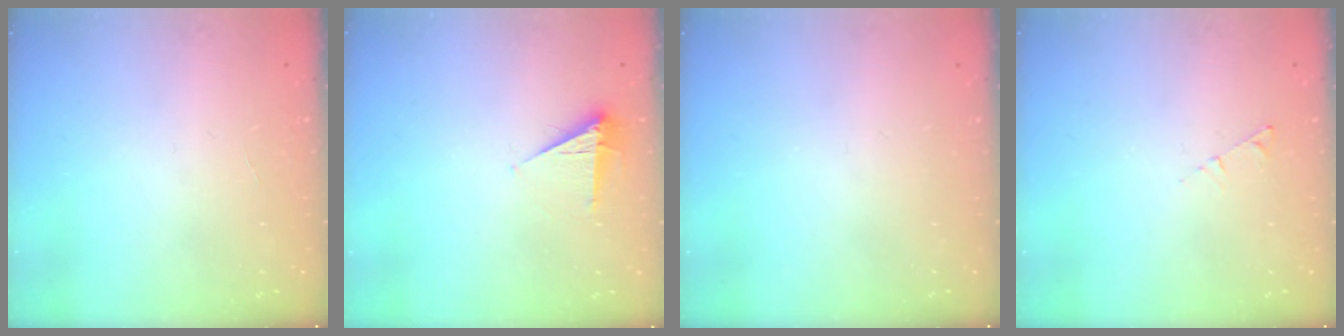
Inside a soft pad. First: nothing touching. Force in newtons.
{"total": 4.9, "press": 4.9, "slide": 0.7}
{"total": 0.0}
{"total": 2.9, "press": 2.9, "slide": 0.4}